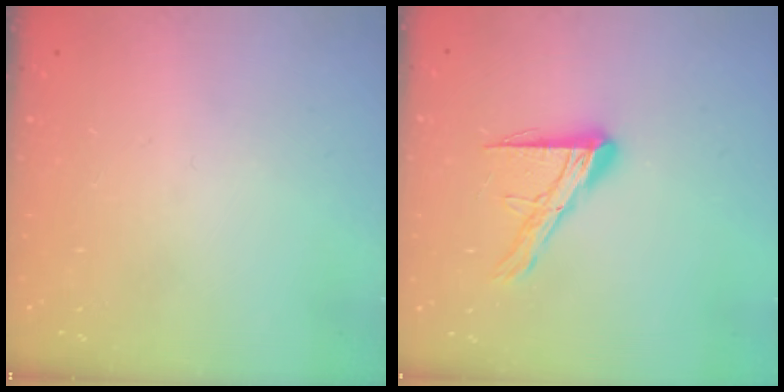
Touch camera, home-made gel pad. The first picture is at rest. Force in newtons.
{"total": 12.0, "press": 12.0, "slide": 0.9}